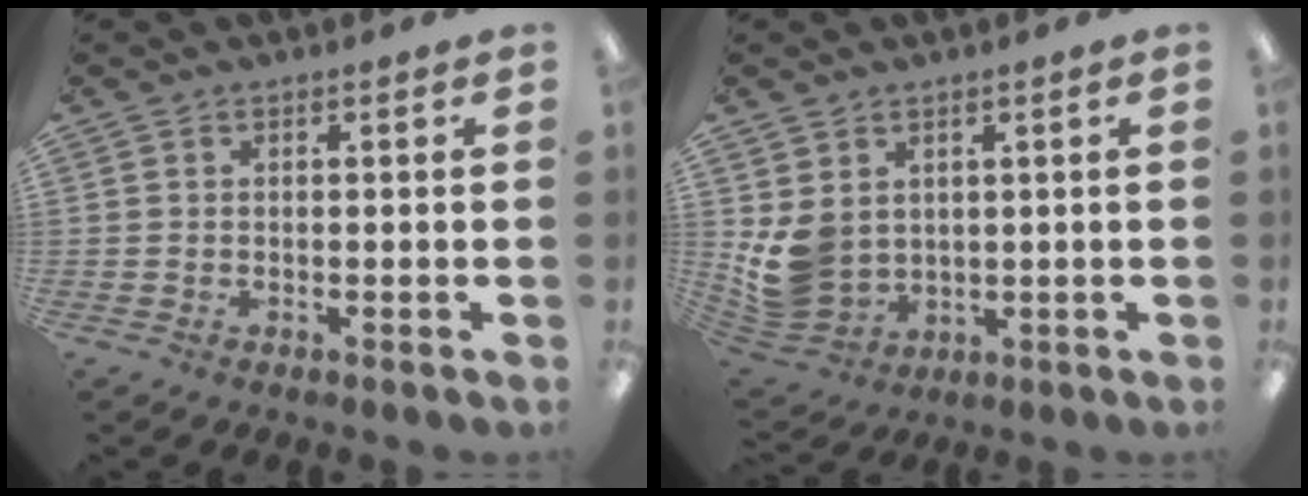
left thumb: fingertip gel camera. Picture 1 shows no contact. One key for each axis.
{"total": 8.2, "fx": 1.7, "fy": 6.8, "fz": 4.4, "tx": -0.112, "ty": -0.016, "tz": 0.038}